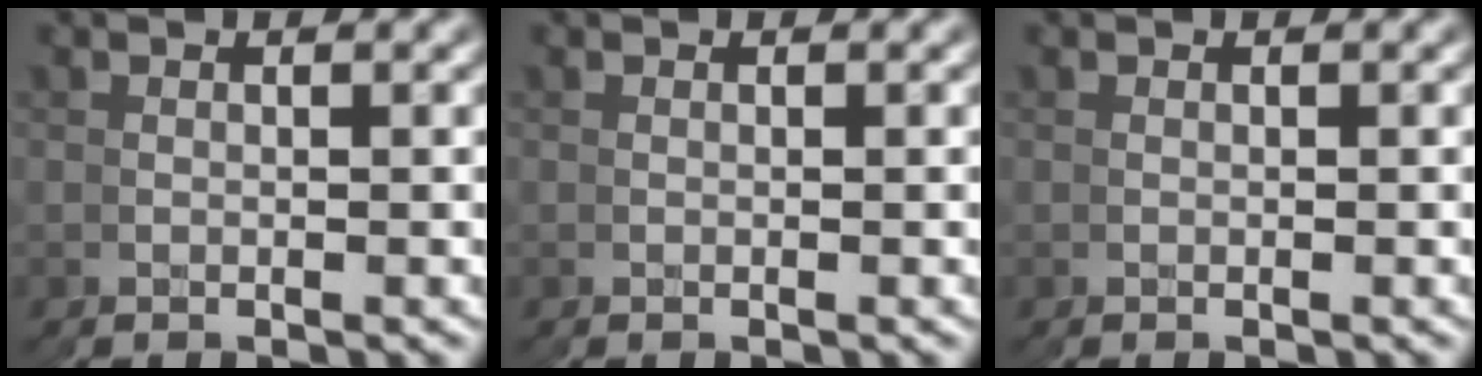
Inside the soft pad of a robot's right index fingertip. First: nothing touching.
{"total": 0.0}
{"total": 0.0}